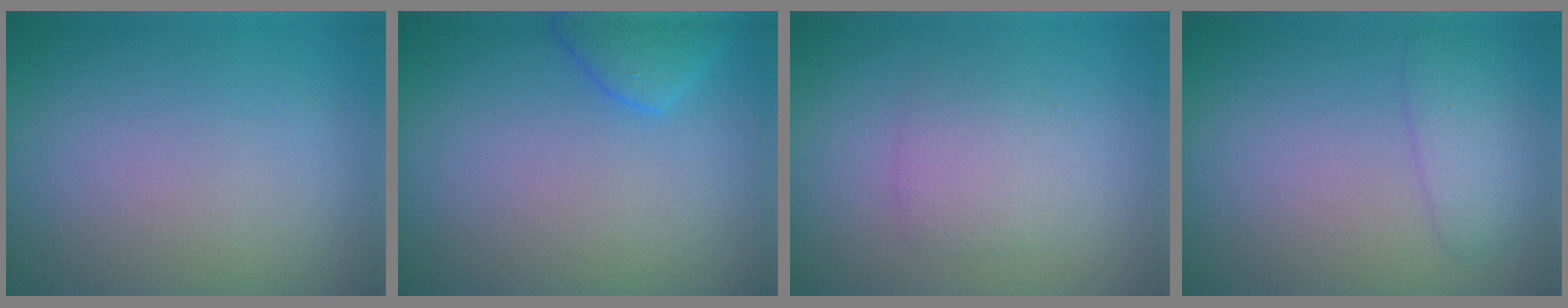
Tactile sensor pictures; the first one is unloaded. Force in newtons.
{"total": 2.5, "press": 2.5, "slide": 0.4}
{"total": 1.9, "press": 1.9, "slide": 0.1}
{"total": 2.3, "press": 2.3, "slide": 0.1}